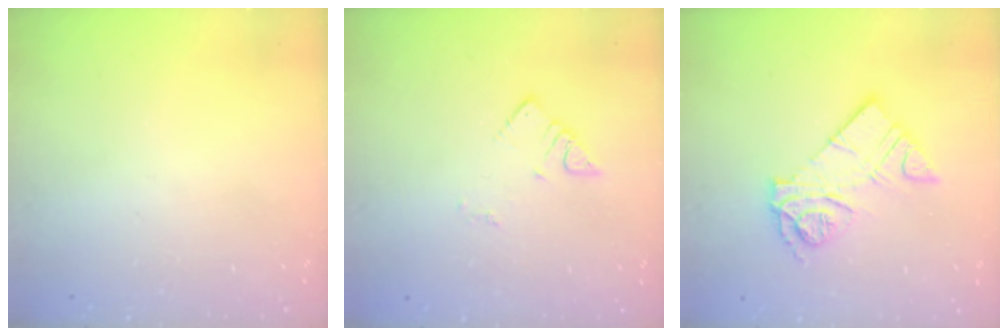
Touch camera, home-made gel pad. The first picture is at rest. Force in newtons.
{"total": 2.7, "press": 2.7, "slide": 0.4}
{"total": 12.1, "press": 12.1, "slide": 1.0}